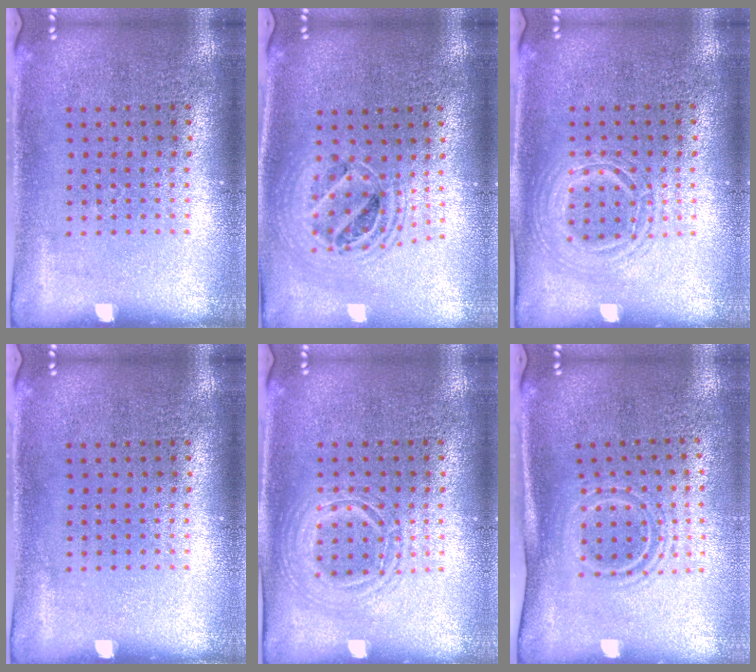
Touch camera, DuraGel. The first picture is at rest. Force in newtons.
{"total": 1.9, "press": 1.6, "slide": 1.1}
{"total": 1.2, "press": 1.2, "slide": 0.1}
{"total": 0.0}
{"total": 1.2, "press": 1.2, "slide": 0.1}
{"total": 1.6, "press": 1.1, "slide": 1.2}